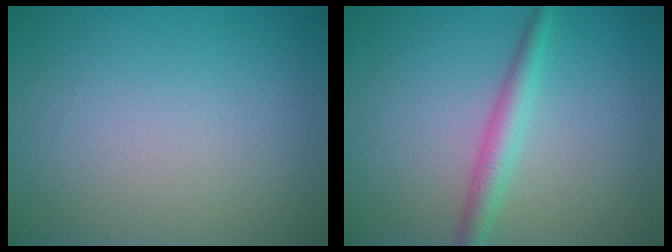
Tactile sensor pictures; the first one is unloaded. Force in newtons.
{"total": 2.6, "press": 2.6, "slide": 0.0}